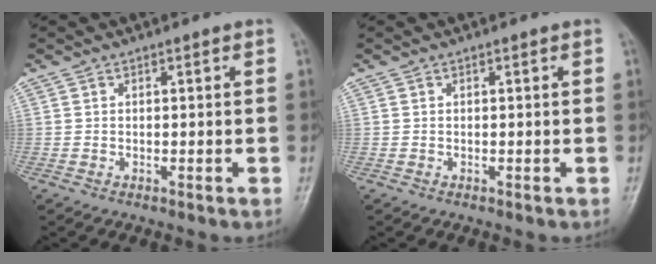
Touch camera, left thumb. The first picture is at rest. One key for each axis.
{"total": 0.0}